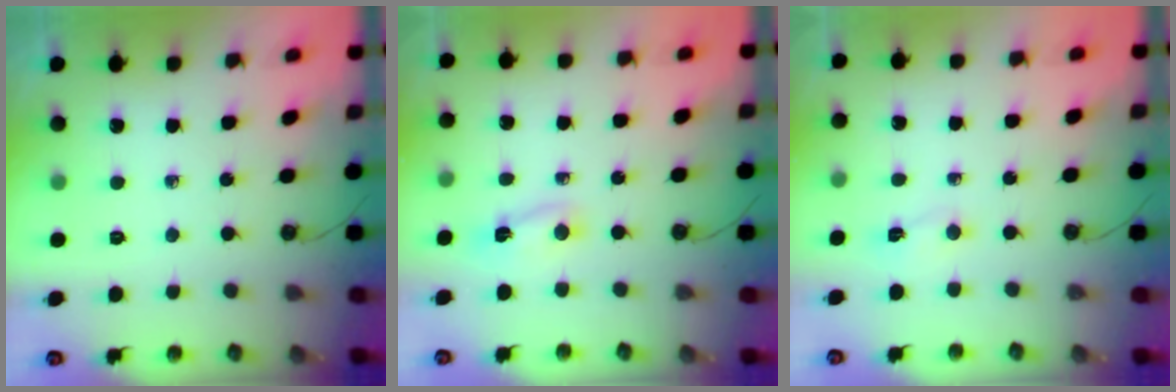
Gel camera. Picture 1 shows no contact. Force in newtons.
{"total": 2.4, "press": 2.4, "slide": 0.6}
{"total": 2.0, "press": 1.9, "slide": 0.6}